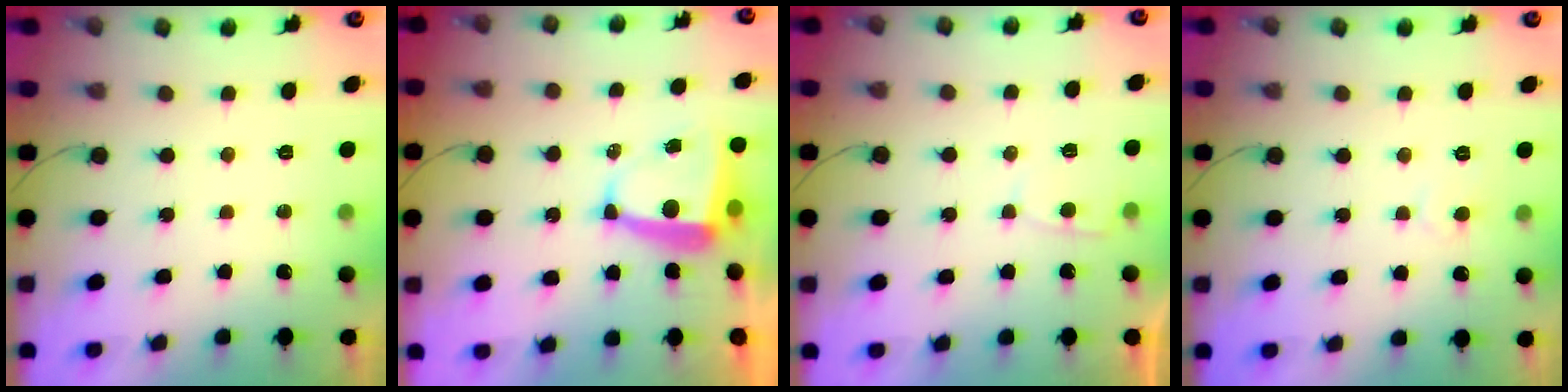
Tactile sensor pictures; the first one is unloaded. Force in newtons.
{"total": 6.9, "press": 6.8, "slide": 0.7}
{"total": 2.7, "press": 2.7, "slide": 0.4}
{"total": 4.5, "press": 4.4, "slide": 0.4}